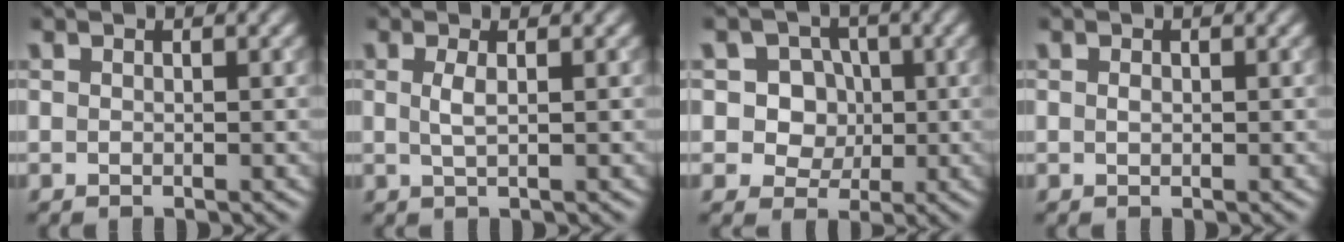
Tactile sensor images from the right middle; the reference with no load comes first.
{"total": 1.5, "force": [0.3, 0.4, 1.4], "torque": [-0.029, 0.001, 0.005]}
{"total": 6.4, "force": [1.4, 5.6, 2.8], "torque": [-0.025, 0.021, 0.008]}
{"total": 0.5, "force": [0.1, 0.4, 0.4], "torque": [-0.008, 0.000, 0.002]}